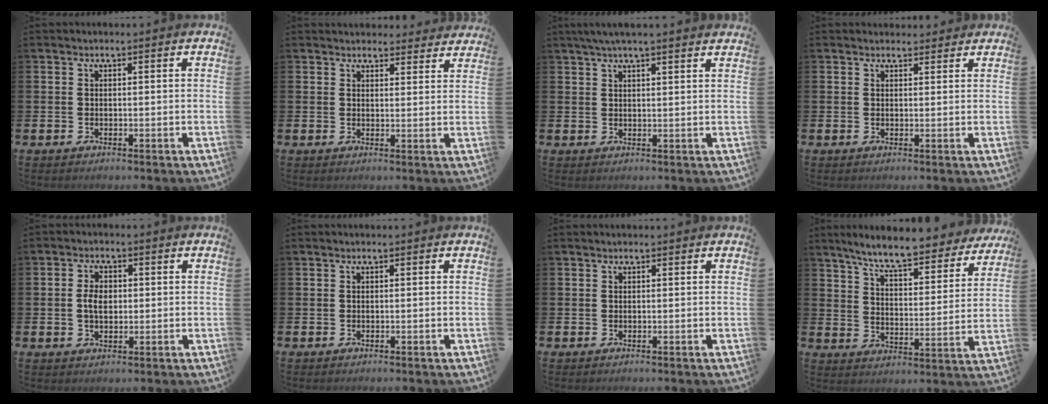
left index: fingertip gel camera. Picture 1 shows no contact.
{"total": 3.1, "force": [3.0, 0.9, -0.2], "torque": [0.009, -0.016, 0.053]}
{"total": 3.3, "force": [2.9, 0.0, 1.6], "torque": [-0.036, -0.003, 0.052]}
{"total": 1.5, "force": [1.4, 0.7, -0.1], "torque": [0.010, -0.001, 0.023]}
{"total": 3.2, "force": [0.2, 2.0, 2.4], "torque": [-0.025, 0.000, -0.002]}
{"total": 0.0}
{"total": 0.0}
{"total": 8.5, "force": [7.8, 0.8, 3.4], "torque": [-0.094, -0.057, 0.131]}